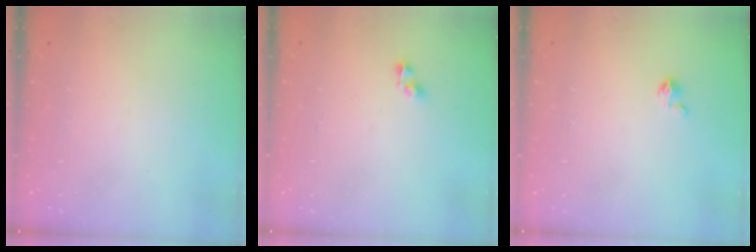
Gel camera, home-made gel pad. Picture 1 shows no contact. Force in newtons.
{"total": 3.7, "press": 3.7, "slide": 0.4}
{"total": 2.2, "press": 2.1, "slide": 0.3}